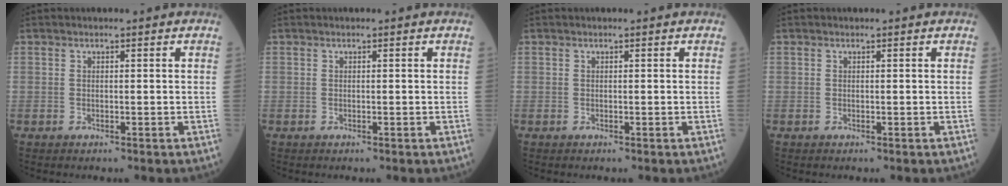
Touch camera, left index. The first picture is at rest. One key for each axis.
{"total": 0.0}
{"total": 0.0}
{"total": 0.0}